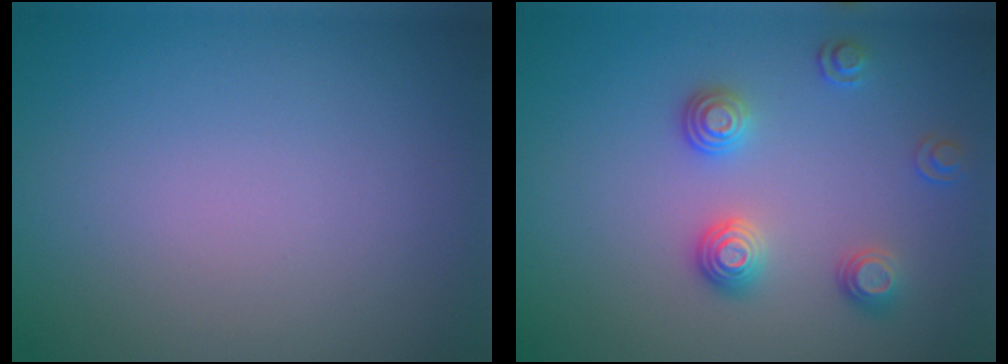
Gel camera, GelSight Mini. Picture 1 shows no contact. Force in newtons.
{"total": 2.9, "press": 2.5, "slide": 1.5}